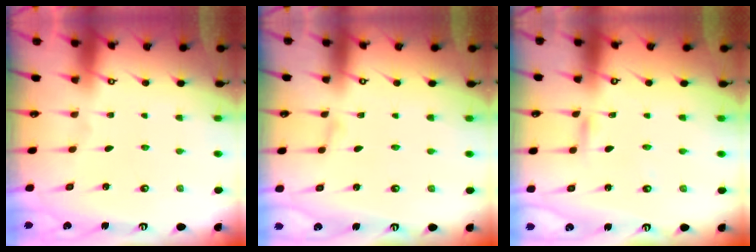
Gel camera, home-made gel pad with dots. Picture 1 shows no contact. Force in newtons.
{"total": 2.2, "press": 2.1, "slide": 0.3}
{"total": 3.6, "press": 3.6, "slide": 0.2}